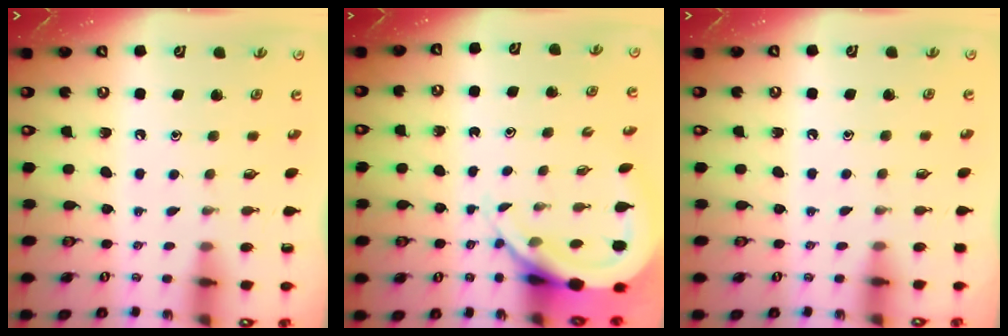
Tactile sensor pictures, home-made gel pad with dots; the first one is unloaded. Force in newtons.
{"total": 7.8, "press": 7.7, "slide": 0.9}
{"total": 2.9, "press": 2.9, "slide": 0.5}